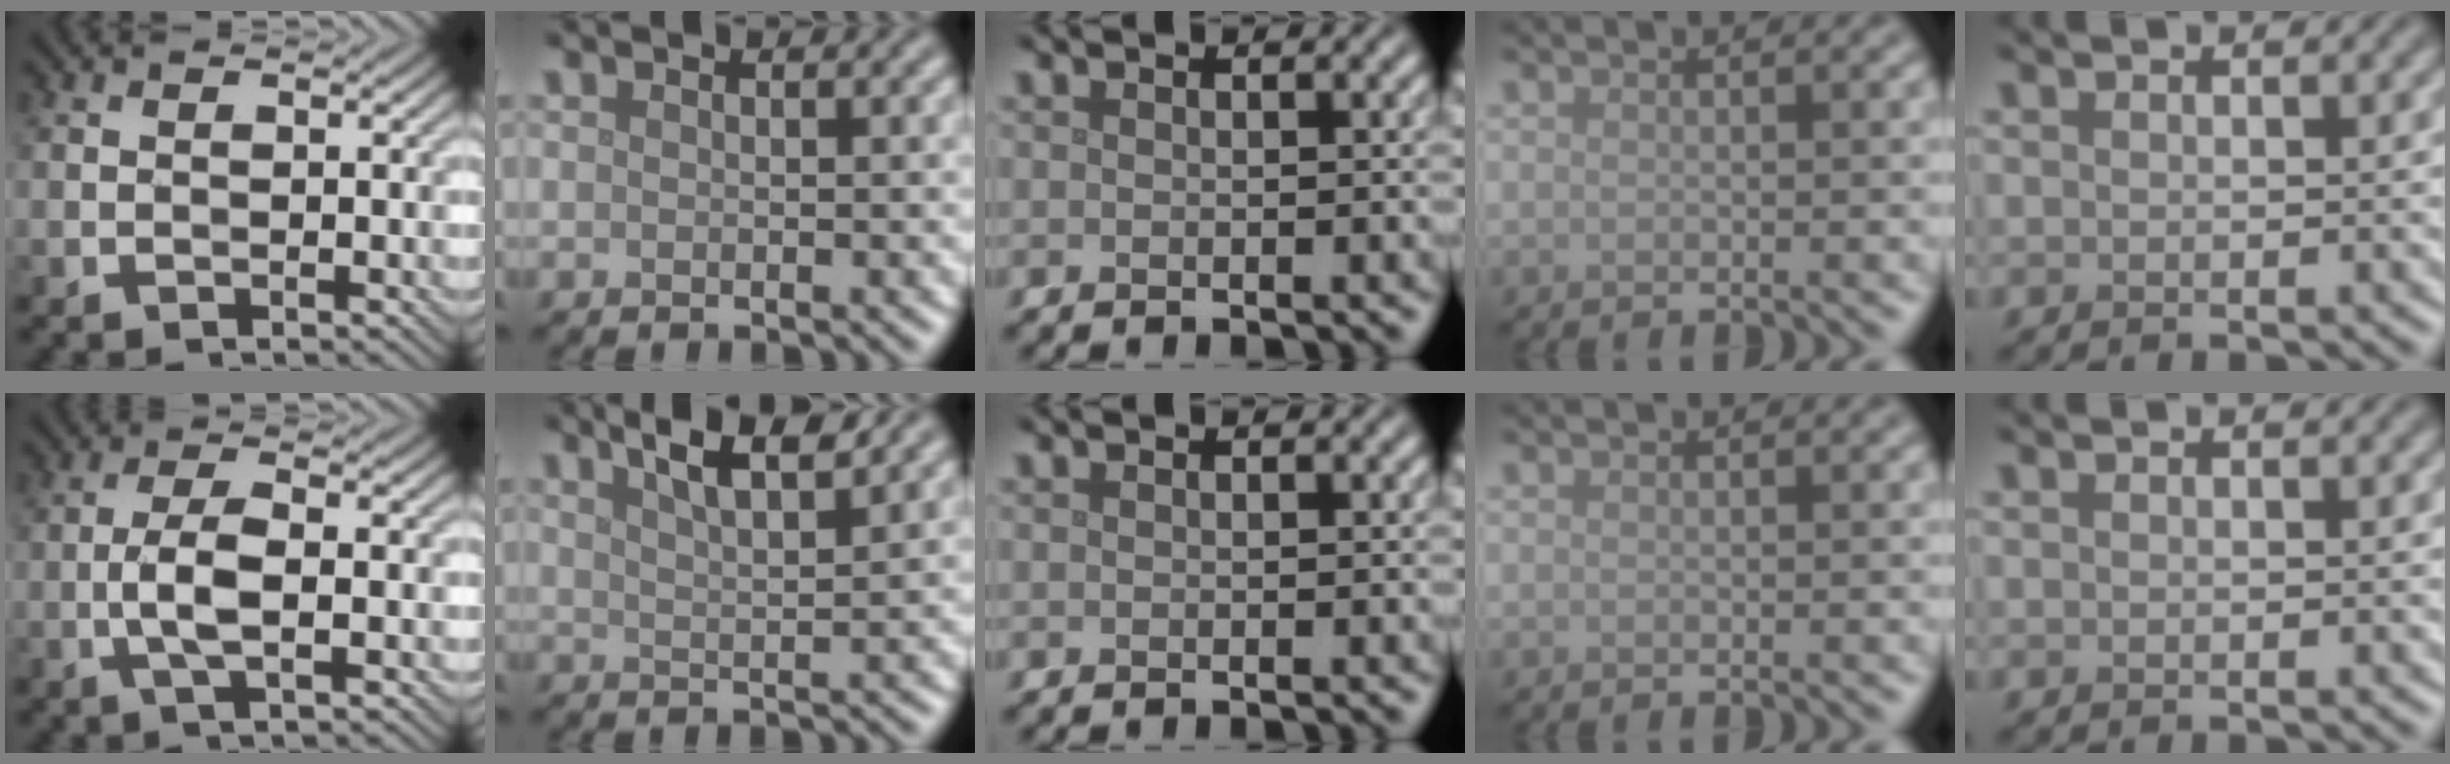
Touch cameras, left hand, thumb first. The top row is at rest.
{"thumb": {"total": 4.5, "force": [-0.9, 1.3, 4.2], "torque": [-0.091, 0.004, -0.025]}, "index": {"total": 4.7, "force": [3.4, 1.1, 3.1], "torque": [-0.042, 0.017, 0.049]}}